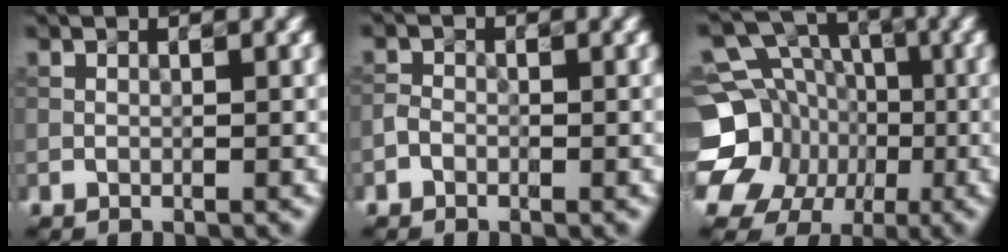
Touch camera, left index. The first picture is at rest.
{"total": 1.1, "force": [-0.6, 0.8, 0.3], "torque": [-0.004, 0.001, -0.017]}
{"total": 14.5, "force": [-4.0, 12.9, 5.2], "torque": [-0.131, -0.008, -0.077]}